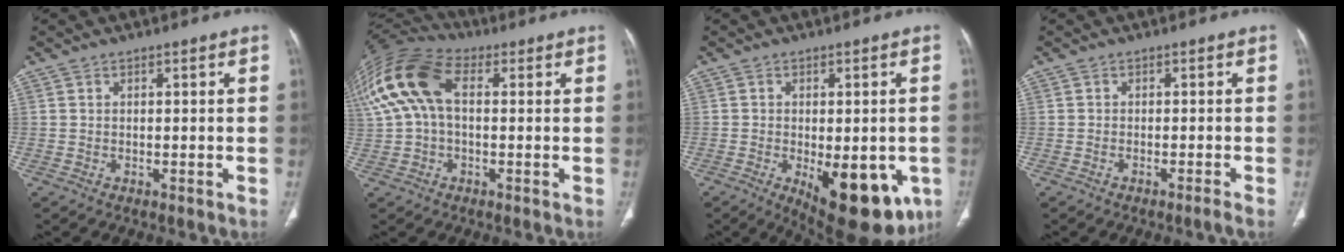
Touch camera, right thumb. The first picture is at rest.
{"total": 16.8, "force": [2.9, 10.5, 12.9], "torque": [-0.292, 0.039, 0.046]}
{"total": 16.6, "force": [-5.5, 7.6, 13.7], "torque": [-0.136, -0.008, -0.055]}
{"total": 1.2, "force": [-0.9, -0.4, 0.6], "torque": [-0.020, 0.007, -0.018]}